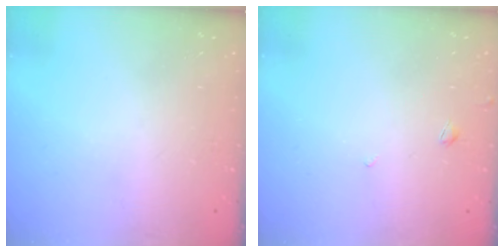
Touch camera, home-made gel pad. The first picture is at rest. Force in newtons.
{"total": 2.1, "press": 2.1, "slide": 0.5}